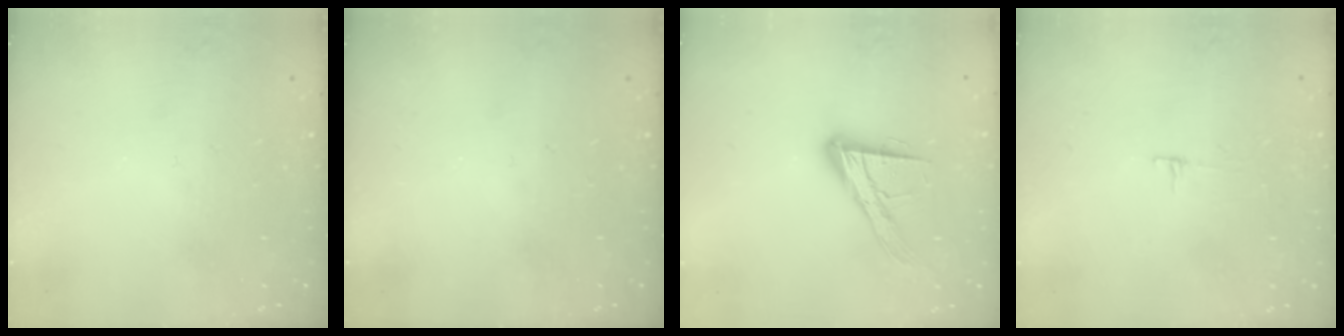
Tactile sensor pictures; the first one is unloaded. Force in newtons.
{"total": 0.0}
{"total": 14.2, "press": 14.1, "slide": 1.1}
{"total": 3.3, "press": 3.3, "slide": 0.4}